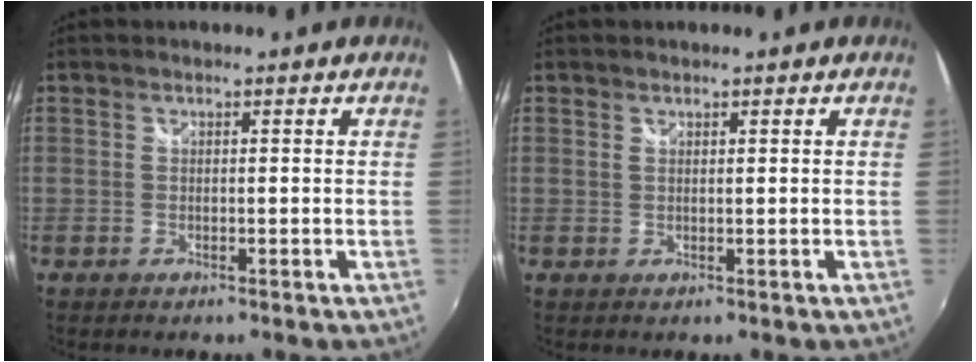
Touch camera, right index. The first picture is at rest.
{"total": 0.0}